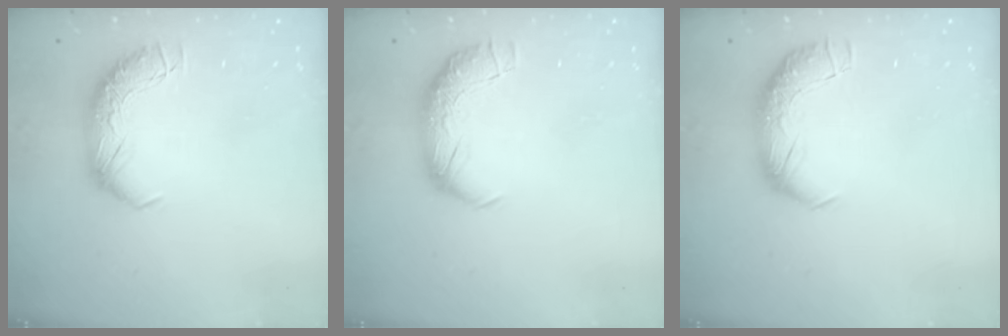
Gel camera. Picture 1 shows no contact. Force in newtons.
{"total": 2.4, "press": 1.1, "slide": 2.1}
{"total": 2.3, "press": 0.9, "slide": 2.2}